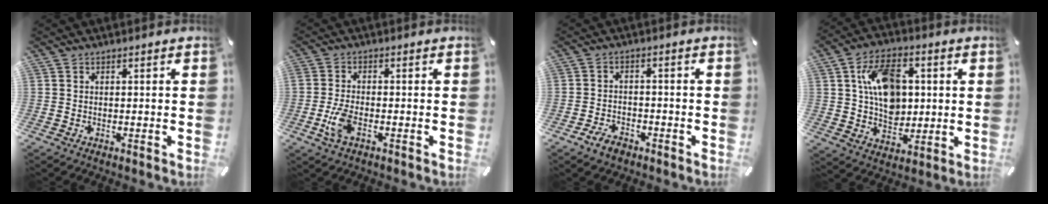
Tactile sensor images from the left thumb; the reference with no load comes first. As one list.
[{"total": 5.8, "force": [-1.9, 2.6, 4.8], "torque": [-0.112, -0.006, -0.036]}, {"total": 4.4, "force": [-3.1, 2.5, 1.9], "torque": [-0.040, 0.016, -0.059]}, {"total": 13.5, "force": [2.5, 9.8, 8.9], "torque": [-0.141, 0.014, 0.051]}]